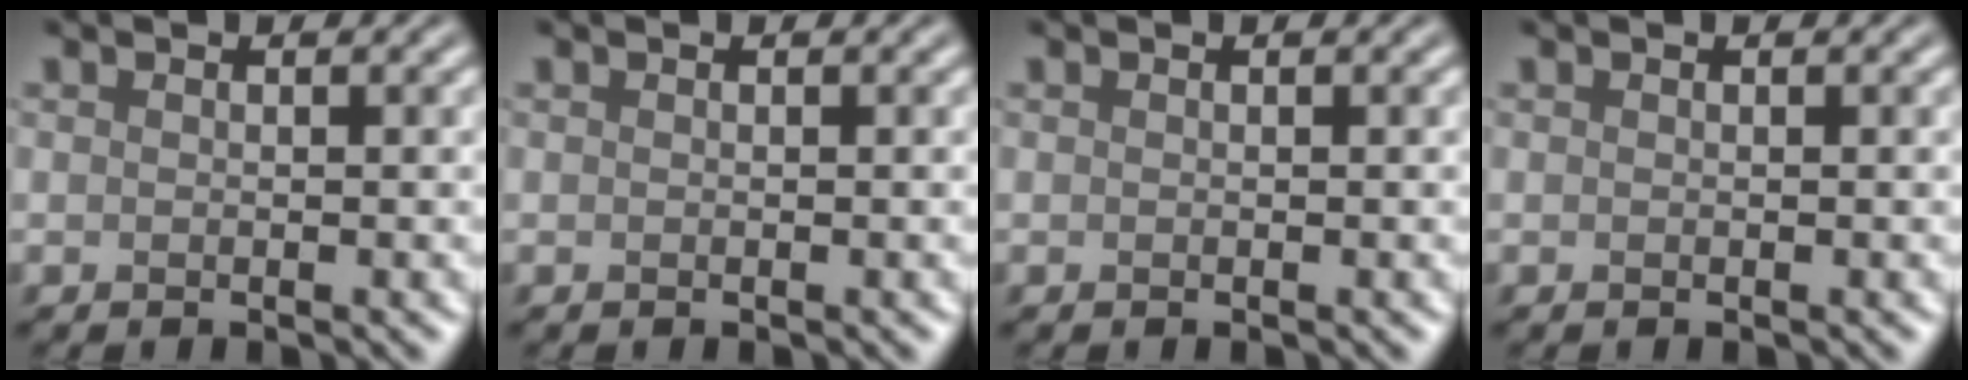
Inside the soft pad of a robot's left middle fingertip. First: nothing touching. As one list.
[{"total": 0.0}, {"total": 0.0}, {"total": 0.0}]